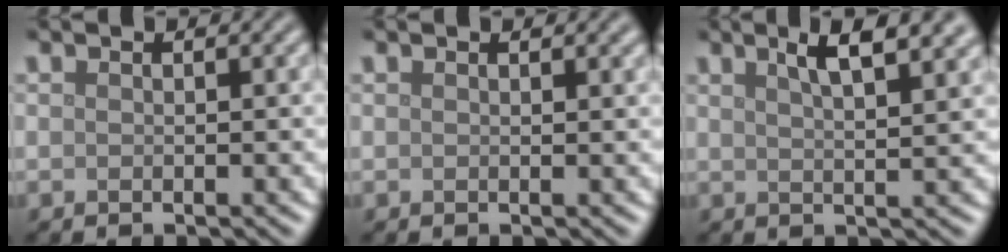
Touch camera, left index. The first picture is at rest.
{"total": 1.0, "force": [0.8, 0.3, 0.6], "torque": [-0.003, 0.004, 0.013]}
{"total": 5.8, "force": [3.4, 1.7, 4.4], "torque": [-0.040, 0.023, 0.040]}